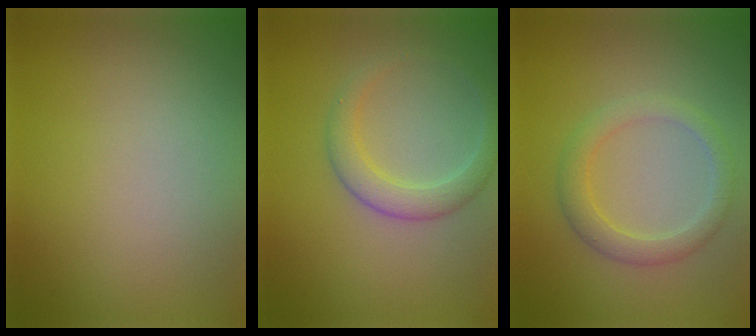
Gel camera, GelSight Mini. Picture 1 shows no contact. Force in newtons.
{"total": 2.8, "press": 2.8, "slide": 0.0}
{"total": 2.7, "press": 2.7, "slide": 0.3}